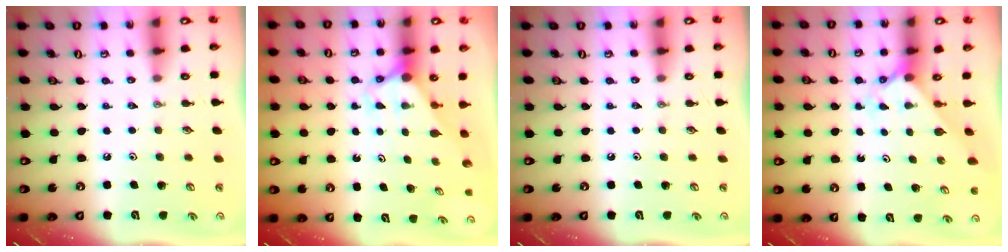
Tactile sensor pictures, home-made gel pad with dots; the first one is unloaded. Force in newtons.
{"total": 2.9, "press": 2.9, "slide": 0.0}
{"total": 0.0}
{"total": 2.0, "press": 2.0, "slide": 0.2}